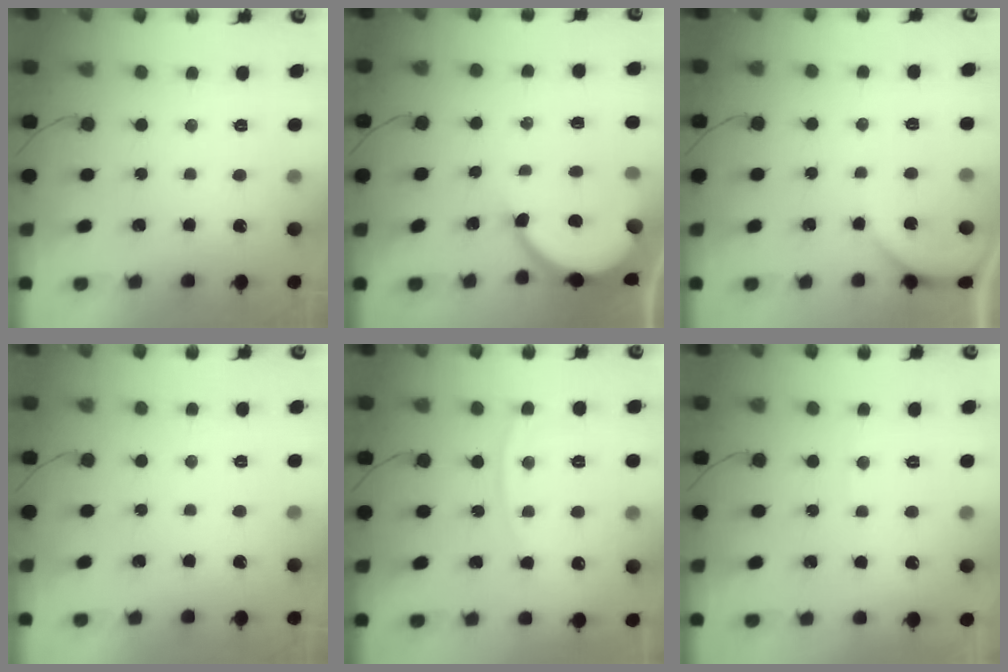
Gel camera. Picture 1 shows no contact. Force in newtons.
{"total": 7.5, "press": 7.4, "slide": 0.9}
{"total": 3.1, "press": 3.1, "slide": 0.3}
{"total": 0.0}
{"total": 9.1, "press": 9.1, "slide": 0.8}
{"total": 2.5, "press": 2.5, "slide": 0.3}